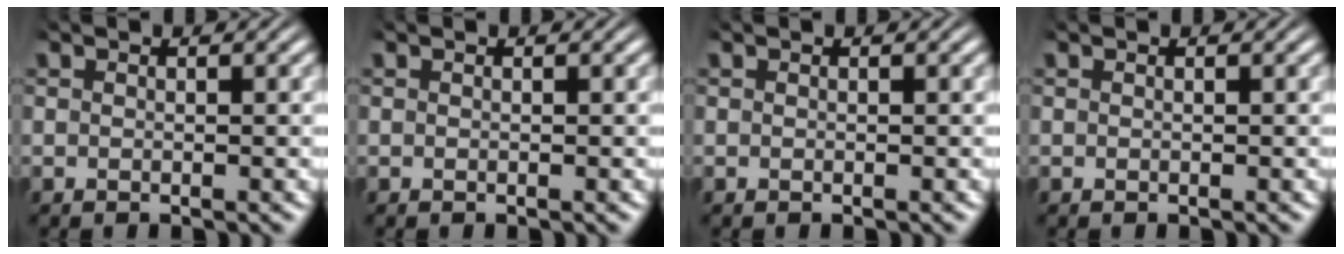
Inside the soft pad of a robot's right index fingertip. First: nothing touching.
{"total": 0.0}
{"total": 0.0}
{"total": 0.0}